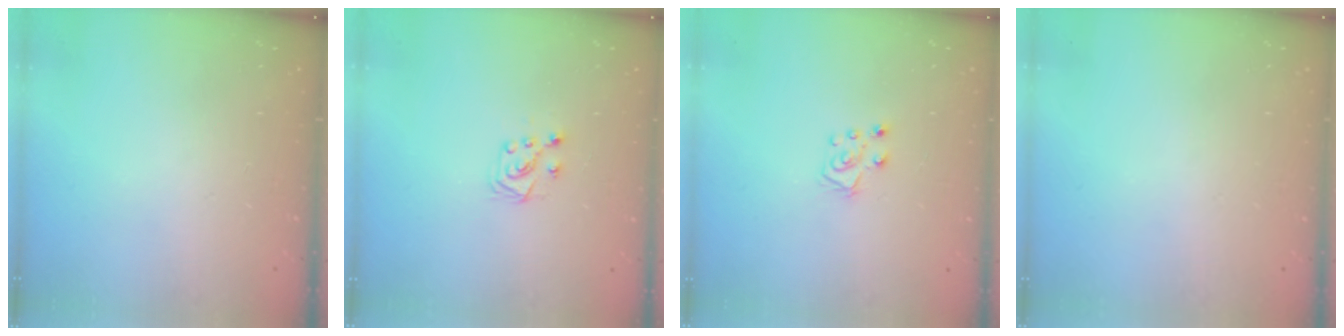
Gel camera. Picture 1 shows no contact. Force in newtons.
{"total": 7.3, "press": 7.2, "slide": 0.5}
{"total": 6.8, "press": 6.8, "slide": 0.4}
{"total": 0.0}